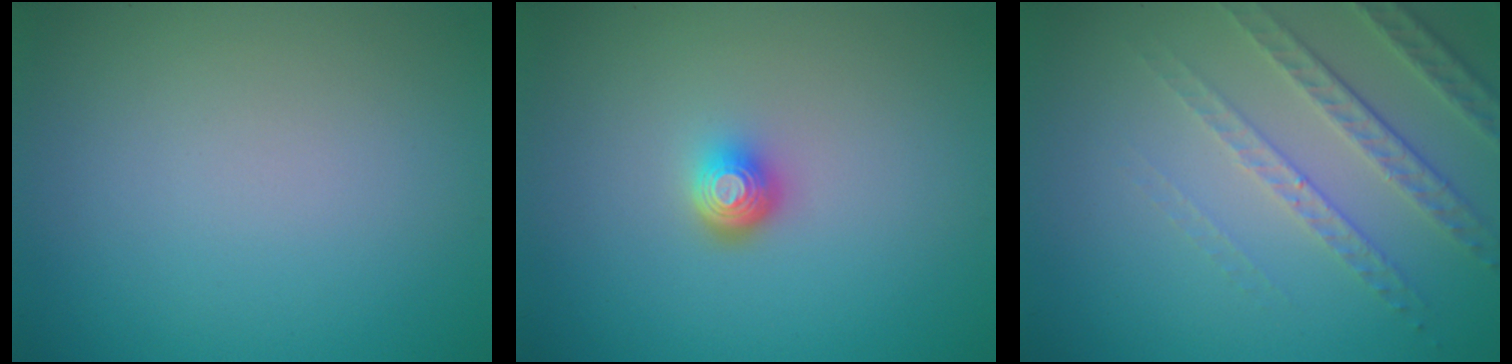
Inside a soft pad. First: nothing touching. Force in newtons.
{"total": 2.1, "press": 1.5, "slide": 1.5}
{"total": 4.6, "press": 3.3, "slide": 3.2}